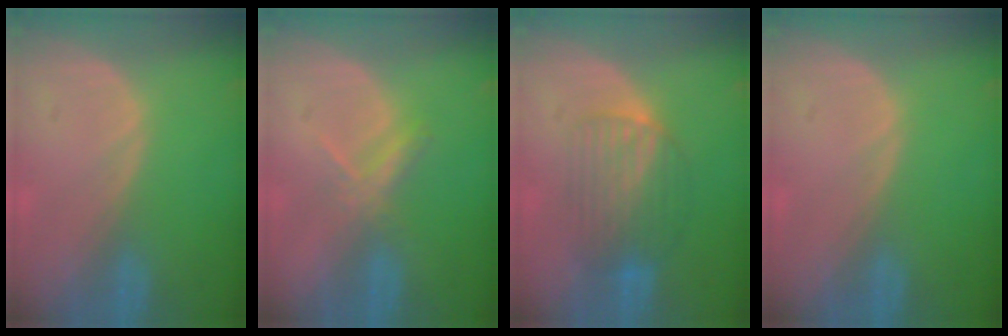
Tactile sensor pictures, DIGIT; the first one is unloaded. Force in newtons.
{"total": 3.3, "press": 3.2, "slide": 0.9}
{"total": 6.4, "press": 6.3, "slide": 1.1}
{"total": 0.0}